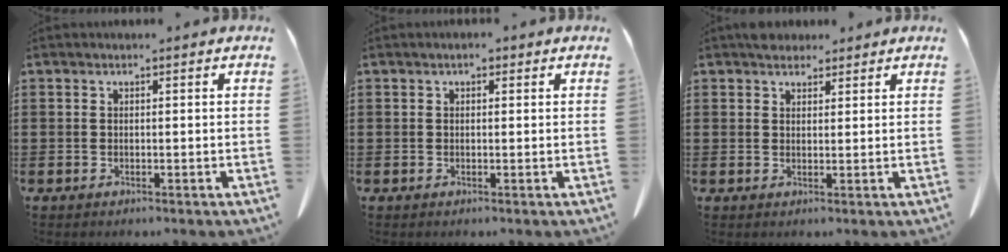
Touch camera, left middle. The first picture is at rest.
{"total": 0.8, "force": [0.4, 0.5, 0.5], "torque": [-0.012, 0.004, 0.006]}
{"total": 2.8, "force": [2.5, 1.3, 0.5], "torque": [-0.008, 0.001, 0.047]}